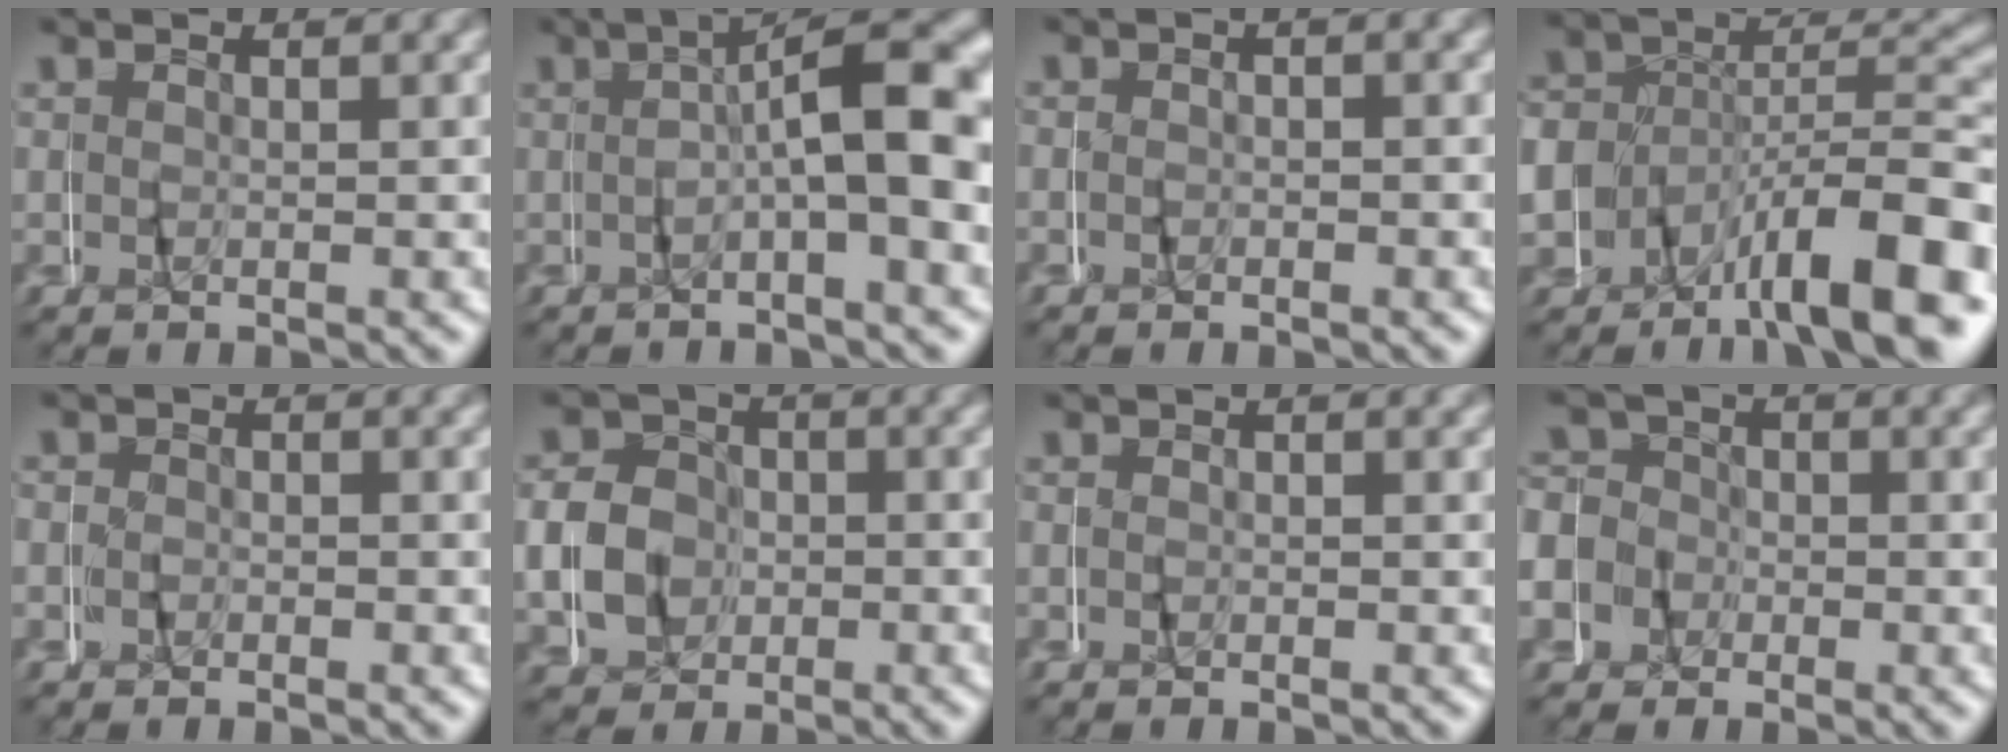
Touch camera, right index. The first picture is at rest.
{"total": 8.6, "force": [0.1, 2.9, 8.1], "torque": [-0.088, 0.020, -0.007]}
{"total": 0.8, "force": [-0.8, -0.1, -0.1], "torque": [-0.001, 0.003, -0.018]}
{"total": 11.4, "force": [-5.0, 7.4, 7.1], "torque": [-0.132, -0.006, -0.083]}
{"total": 1.2, "force": [-0.7, 1.0, -0.3], "torque": [0.008, 0.002, -0.018]}
{"total": 5.3, "force": [-0.6, 5.0, 1.6], "torque": [-0.038, -0.006, -0.009]}
{"total": 0.6, "force": [-0.6, 0.1, -0.2], "torque": [0.005, 0.000, -0.013]}
{"total": 9.8, "force": [0.5, 9.5, 2.5], "torque": [-0.070, -0.001, -0.015]}